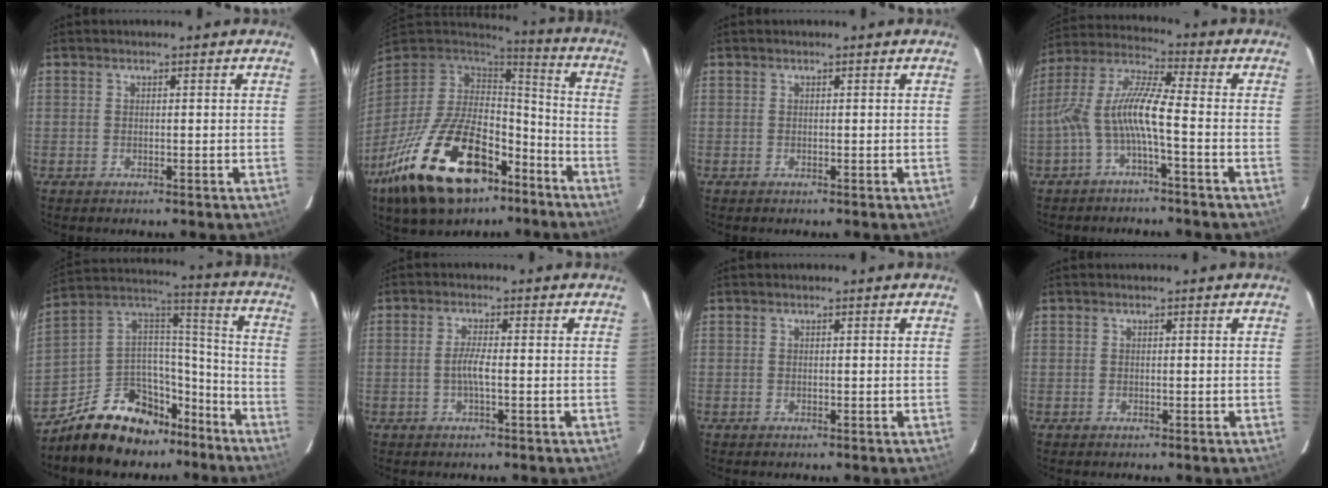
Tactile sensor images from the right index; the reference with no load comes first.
{"total": 27.2, "force": [-15.2, 14.2, 17.7], "torque": [-0.352, -0.019, -0.237]}
{"total": 0.0}
{"total": 9.8, "force": [-3.1, 1.1, 9.2], "torque": [-0.204, 0.014, -0.059]}
{"total": 19.2, "force": [-12.8, 11.1, 9.0], "torque": [-0.192, 0.062, -0.191]}
{"total": 2.7, "force": [-0.7, 0.0, 2.7], "torque": [-0.054, 0.001, -0.014]}
{"total": 0.0}
{"total": 0.0}